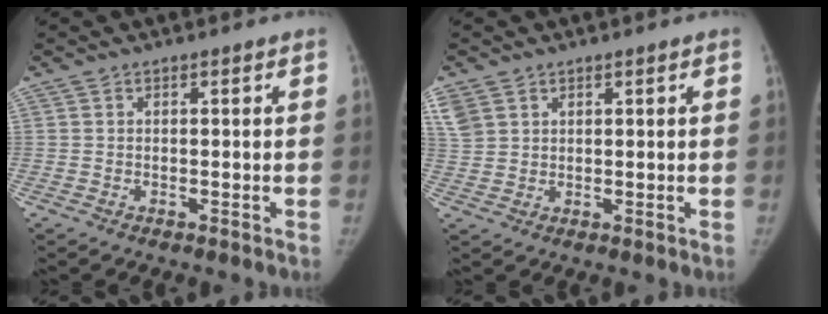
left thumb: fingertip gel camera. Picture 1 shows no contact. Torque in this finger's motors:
{"motor_torque": [1.09, 0.44, 0.40, 0.06, 0.16]}